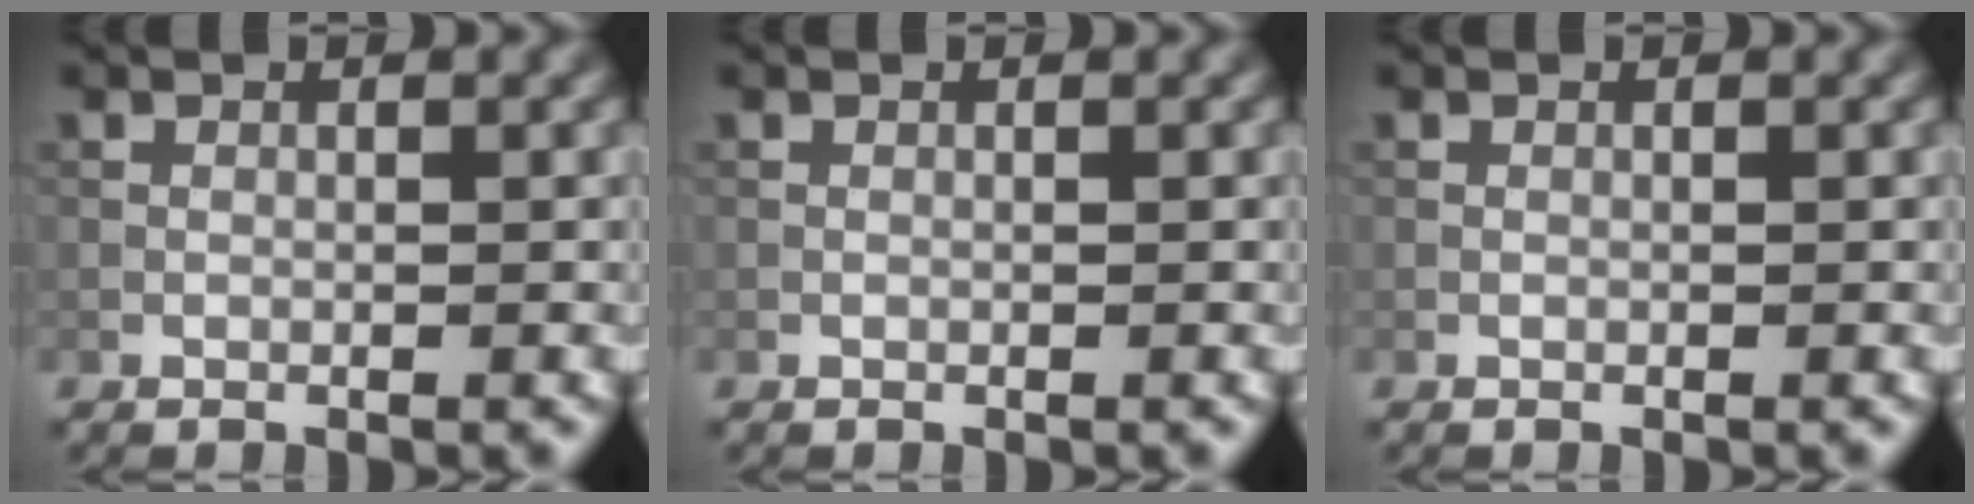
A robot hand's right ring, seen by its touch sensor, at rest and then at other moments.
{"total": 0.0}
{"total": 0.0}